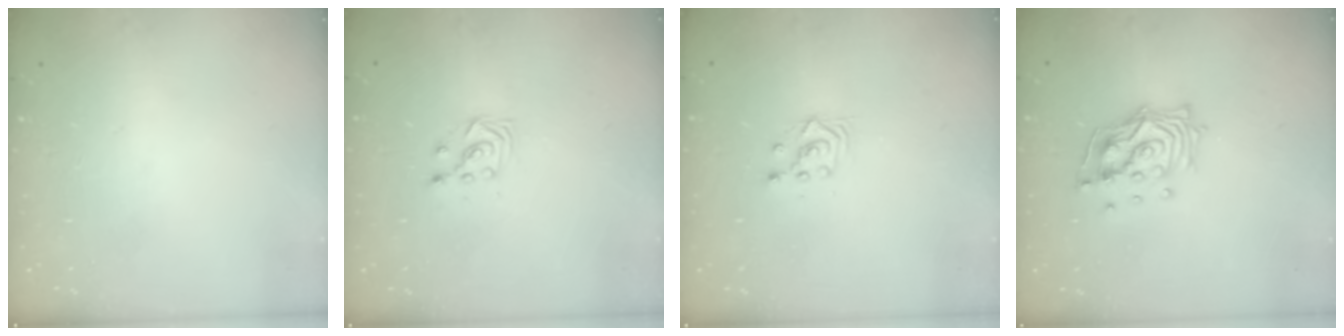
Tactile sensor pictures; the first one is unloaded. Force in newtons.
{"total": 2.7, "press": 2.7, "slide": 0.3}
{"total": 2.3, "press": 2.3, "slide": 0.1}
{"total": 12.9, "press": 12.7, "slide": 2.2}